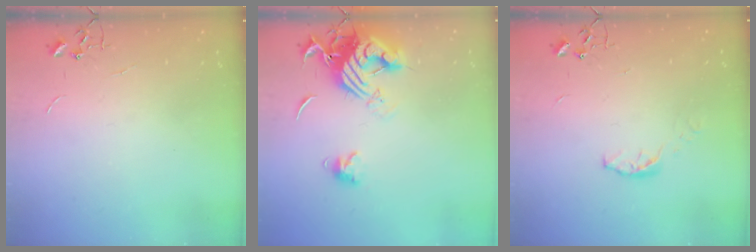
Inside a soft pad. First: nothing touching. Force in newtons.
{"total": 15.0, "press": 14.9, "slide": 1.6}
{"total": 4.2, "press": 4.2, "slide": 0.5}